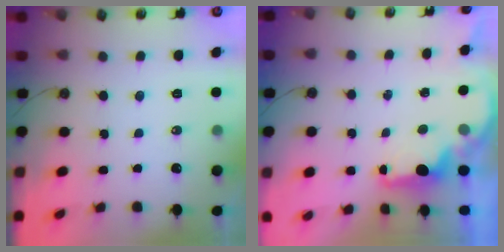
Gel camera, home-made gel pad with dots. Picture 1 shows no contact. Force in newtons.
{"total": 2.5, "press": 2.3, "slide": 0.8}